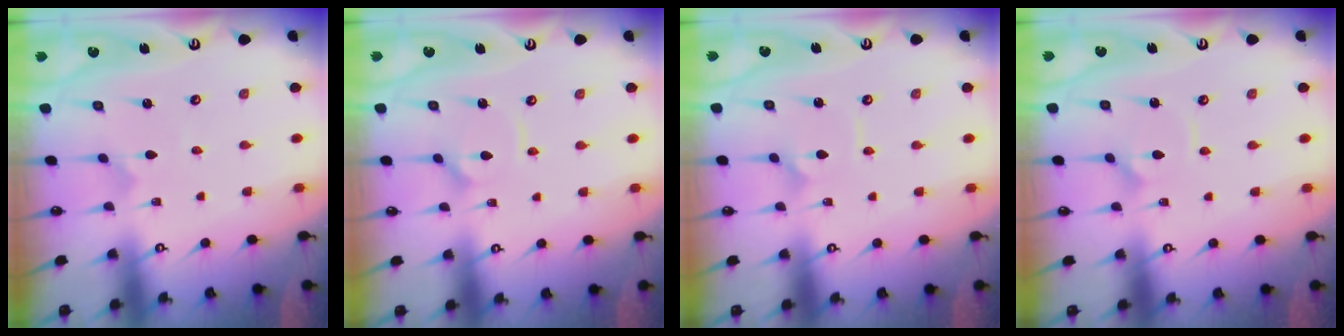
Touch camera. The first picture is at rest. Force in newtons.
{"total": 4.2, "press": 4.1, "slide": 0.5}
{"total": 2.6, "press": 2.6, "slide": 0.3}
{"total": 3.7, "press": 3.7, "slide": 0.1}